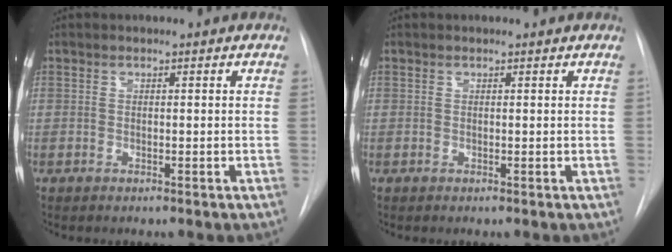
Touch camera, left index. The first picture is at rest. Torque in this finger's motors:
{"motor_torque": [0.01, 0.34, -0.04, 0.00]}